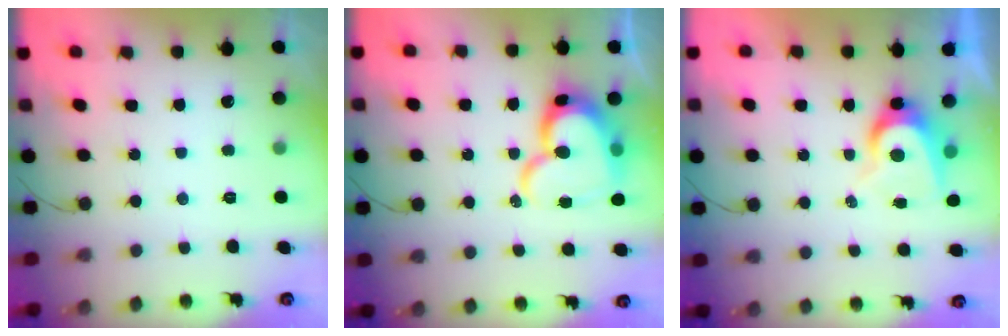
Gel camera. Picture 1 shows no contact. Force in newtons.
{"total": 17.1, "press": 17.0, "slide": 1.8}
{"total": 7.2, "press": 7.2, "slide": 0.5}